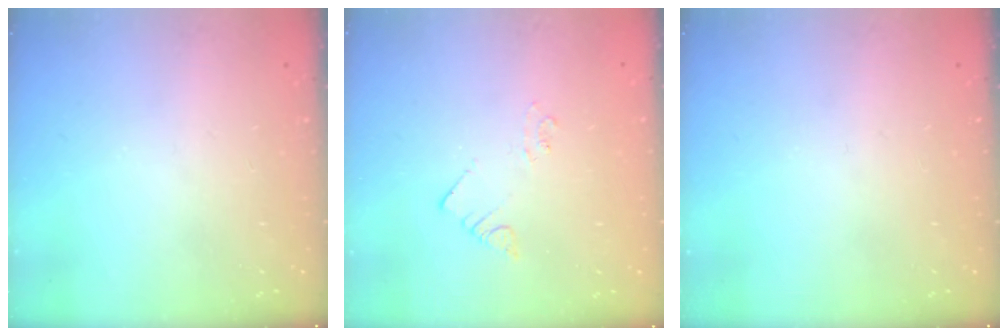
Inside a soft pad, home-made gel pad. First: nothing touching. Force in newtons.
{"total": 2.2, "press": 2.2, "slide": 0.1}
{"total": 0.0}